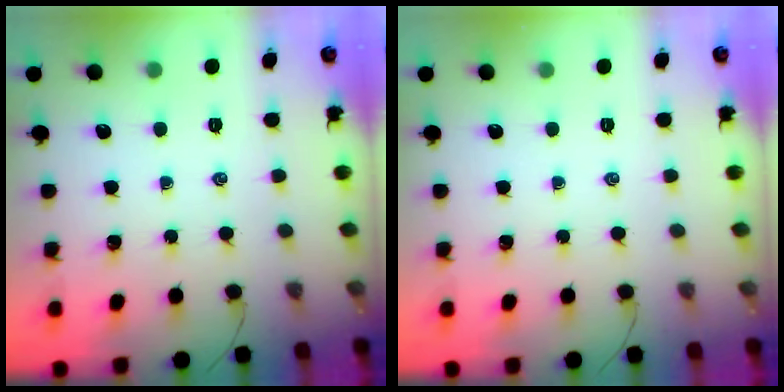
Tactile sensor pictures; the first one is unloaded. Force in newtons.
{"total": 0.0}